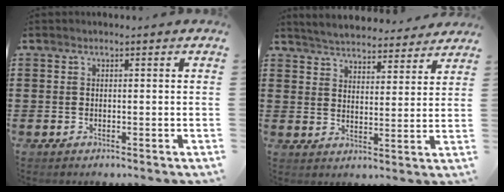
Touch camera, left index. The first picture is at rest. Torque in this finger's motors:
{"motor_torque": [0.63, -1.51, -0.24, -0.21]}